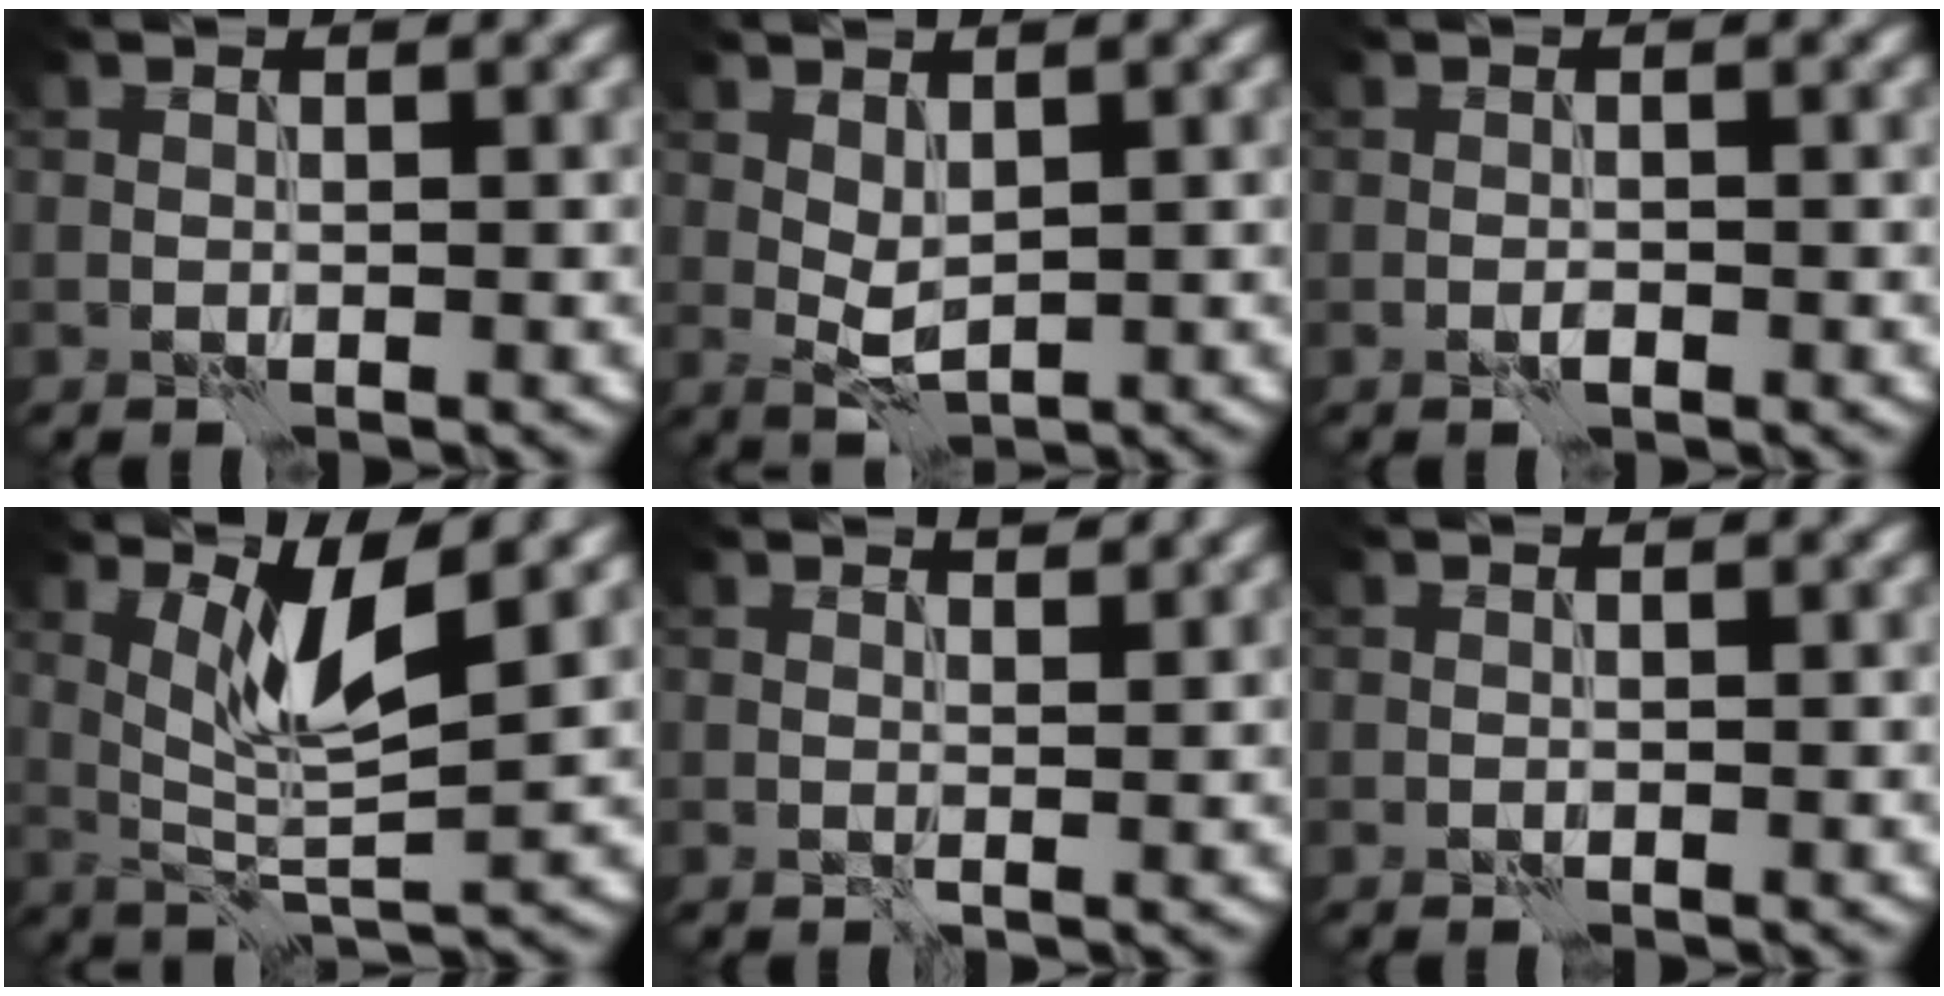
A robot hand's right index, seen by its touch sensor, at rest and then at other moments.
{"total": 2.2, "force": [0.8, 1.1, 1.7], "torque": [-0.038, -0.002, 0.019]}
{"total": 0.7, "force": [-0.4, 0.2, 0.5], "torque": [-0.010, 0.001, -0.008]}
{"total": 5.1, "force": [2.1, 0.9, 4.5], "torque": [-0.092, -0.009, 0.044]}
{"total": 1.3, "force": [1.2, 0.2, 0.5], "torque": [-0.012, -0.005, 0.017]}
{"total": 0.0}